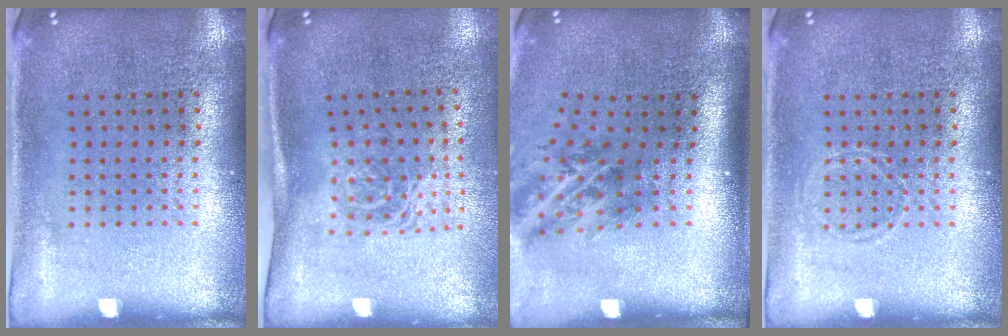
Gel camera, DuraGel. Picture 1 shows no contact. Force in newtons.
{"total": 1.7, "press": 1.1, "slide": 1.3}
{"total": 1.9, "press": 1.3, "slide": 1.5}
{"total": 0.8, "press": 0.7, "slide": 0.2}